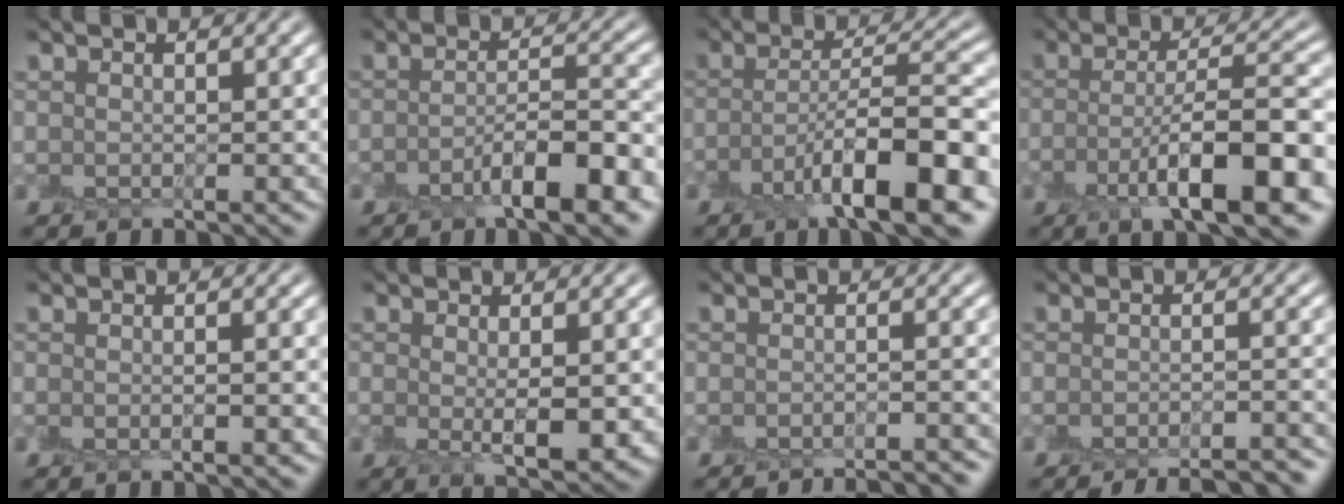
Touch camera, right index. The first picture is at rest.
{"total": 5.7, "force": [-3.0, 1.5, 4.6], "torque": [-0.072, 0.001, -0.051]}
{"total": 9.5, "force": [-4.4, 2.3, 8.1], "torque": [-0.126, 0.002, -0.077]}
{"total": 9.8, "force": [-3.8, 2.5, 8.7], "torque": [-0.135, 0.001, -0.063]}
{"total": 1.1, "force": [-0.6, 0.1, 0.9], "torque": [-0.013, -0.006, -0.009]}
{"total": 3.2, "force": [-0.4, 0.9, 3.1], "torque": [-0.047, -0.012, -0.003]}
{"total": 4.1, "force": [-4.0, 0.2, 0.8], "torque": [-0.009, 0.003, -0.048]}
{"total": 6.8, "force": [-6.2, 1.5, 2.4], "torque": [-0.020, -0.006, -0.063]}